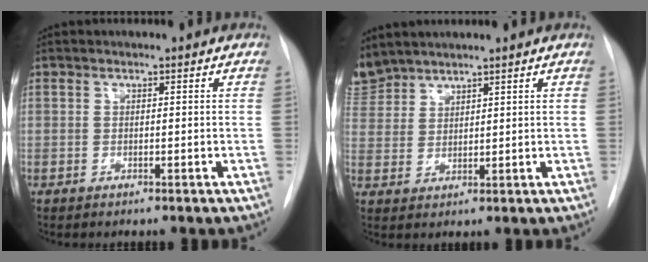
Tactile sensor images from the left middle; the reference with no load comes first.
{"total": 4.8, "force": [4.7, 1.1, 0.0], "torque": [-0.007, 0.010, 0.102]}